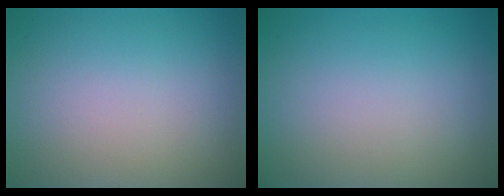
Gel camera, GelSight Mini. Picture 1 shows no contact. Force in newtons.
{"total": 0.0}